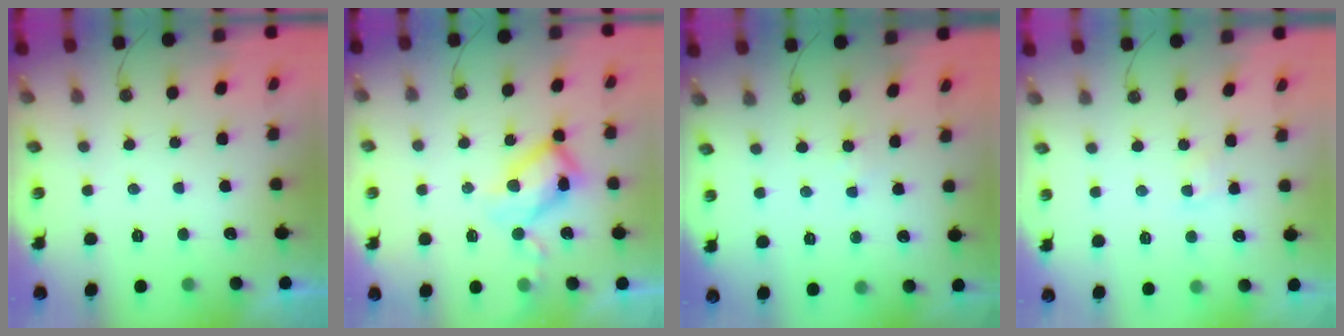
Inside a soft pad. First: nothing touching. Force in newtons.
{"total": 12.3, "press": 12.1, "slide": 1.8}
{"total": 3.2, "press": 3.2, "slide": 0.4}
{"total": 3.1, "press": 3.1, "slide": 0.4}